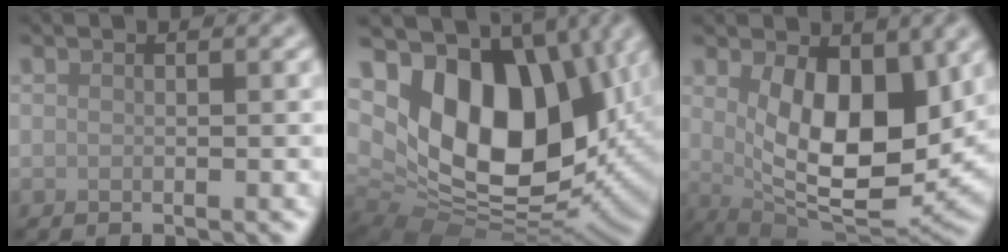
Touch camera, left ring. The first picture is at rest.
{"total": 16.3, "force": [3.3, 10.6, 12.0], "torque": [-0.202, -0.007, 0.063]}
{"total": 9.9, "force": [2.0, 5.0, 8.3], "torque": [-0.142, -0.024, 0.045]}